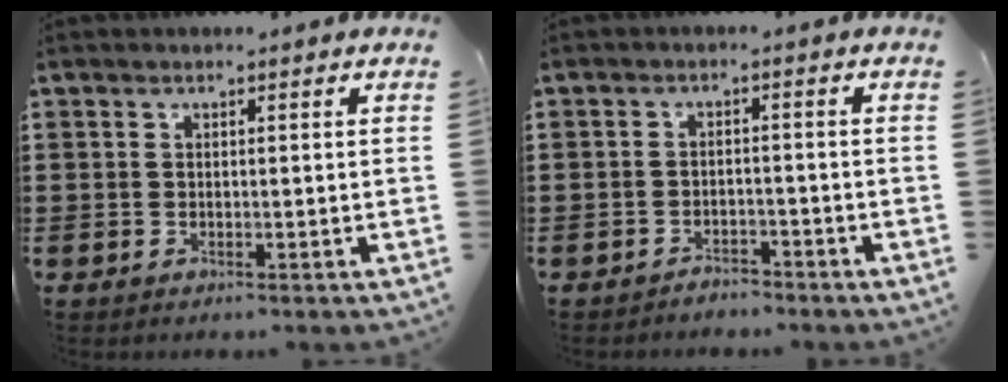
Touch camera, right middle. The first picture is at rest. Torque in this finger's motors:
{"motor_torque": [0.00, 0.16, -0.03, 0.00]}